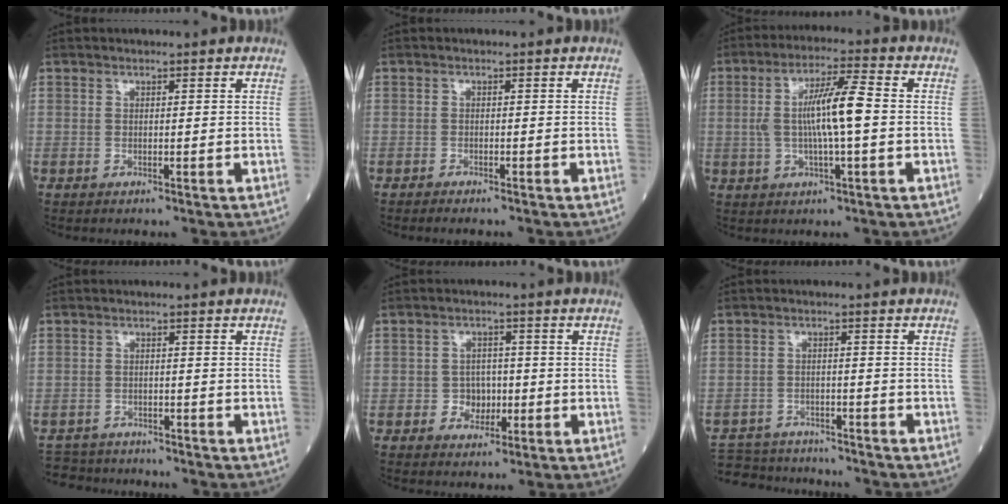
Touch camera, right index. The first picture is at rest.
{"total": 2.2, "force": [-1.9, 0.3, 1.0], "torque": [-0.013, -0.004, -0.023]}
{"total": 9.1, "force": [-0.1, 0.8, 9.1], "torque": [-0.171, 0.010, -0.006]}
{"total": 6.3, "force": [-6.0, 1.9, 0.3], "torque": [-0.001, -0.001, -0.095]}
{"total": 3.6, "force": [-0.9, 3.0, 1.6], "torque": [-0.014, 0.009, -0.011]}
{"total": 11.1, "force": [-10.4, 2.9, 2.3], "torque": [-0.042, 0.006, -0.151]}